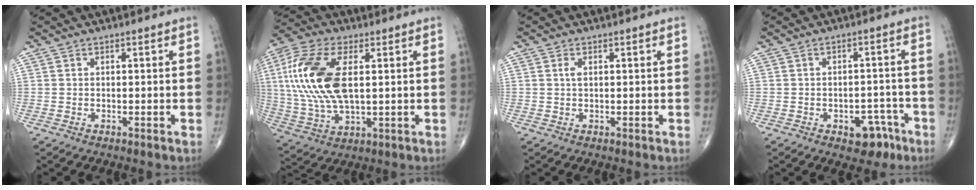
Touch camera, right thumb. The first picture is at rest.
{"total": 18.3, "force": [3.0, 9.0, 15.6], "torque": [-0.344, -0.001, 0.057]}
{"total": 1.0, "force": [0.2, 0.4, 0.8], "torque": [-0.020, 0.003, 0.005]}
{"total": 6.3, "force": [-3.4, 3.9, 3.6], "torque": [-0.019, 0.031, -0.040]}